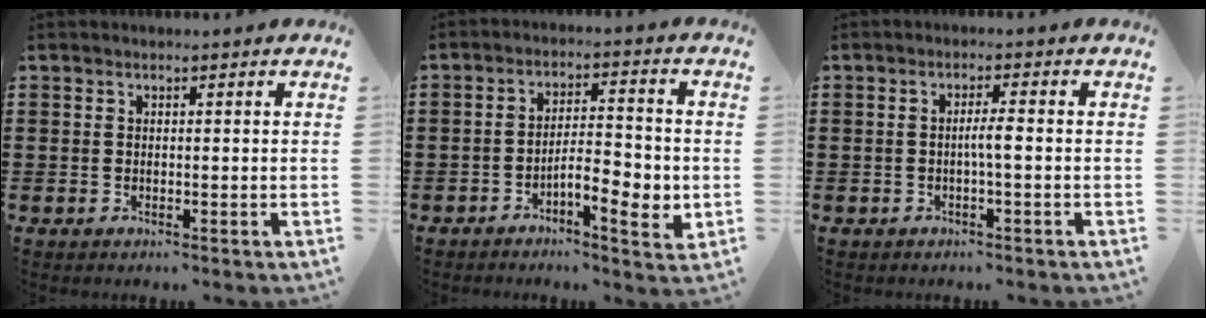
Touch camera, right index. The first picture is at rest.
{"total": 6.5, "force": [-2.6, 1.9, 5.7], "torque": [-0.086, 0.001, -0.045]}
{"total": 2.3, "force": [-0.5, 0.1, 2.2], "torque": [-0.041, -0.001, -0.010]}